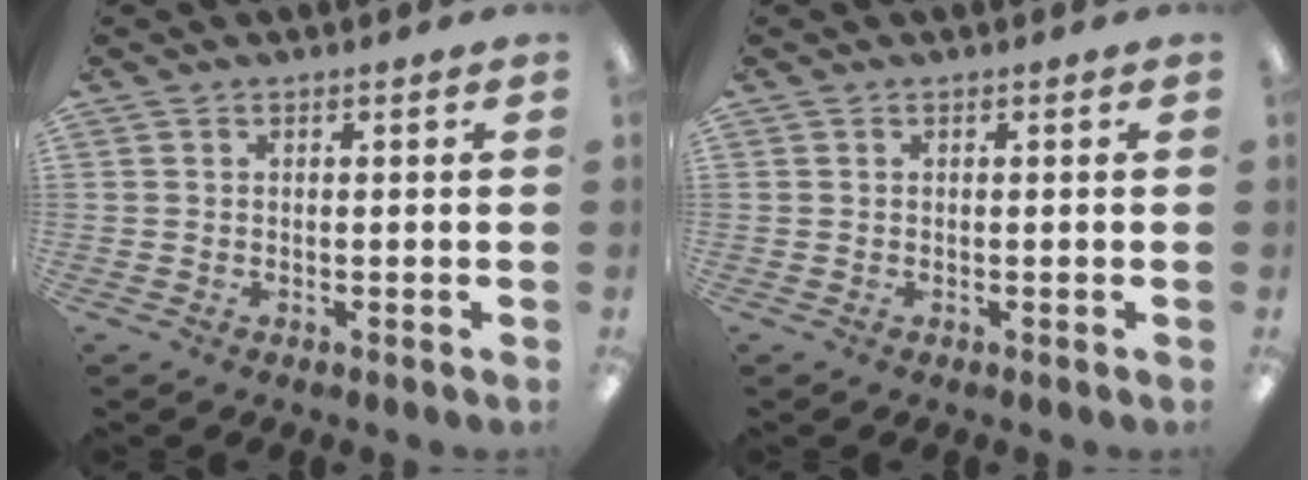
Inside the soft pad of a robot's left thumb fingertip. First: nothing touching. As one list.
[{"total": 0.0}]